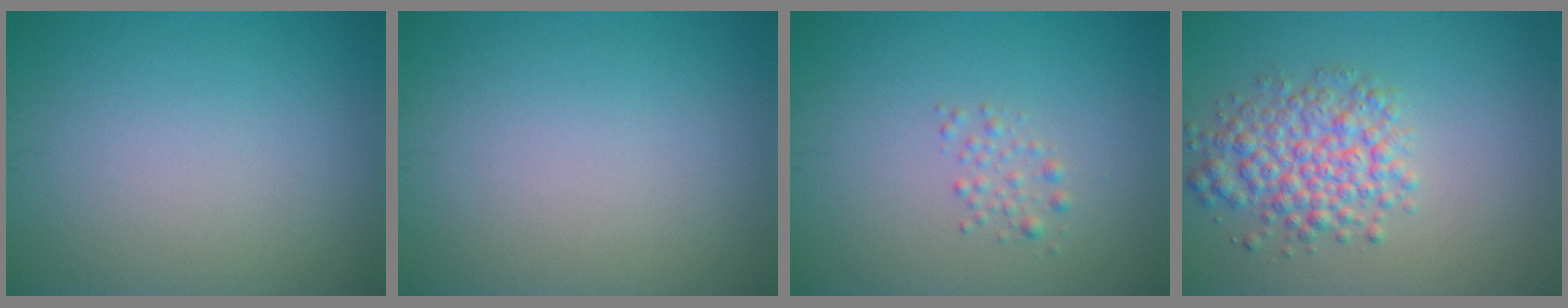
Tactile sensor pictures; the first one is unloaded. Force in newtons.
{"total": 0.0}
{"total": 1.2, "press": 1.2, "slide": 0.0}
{"total": 4.8, "press": 4.8, "slide": 0.2}